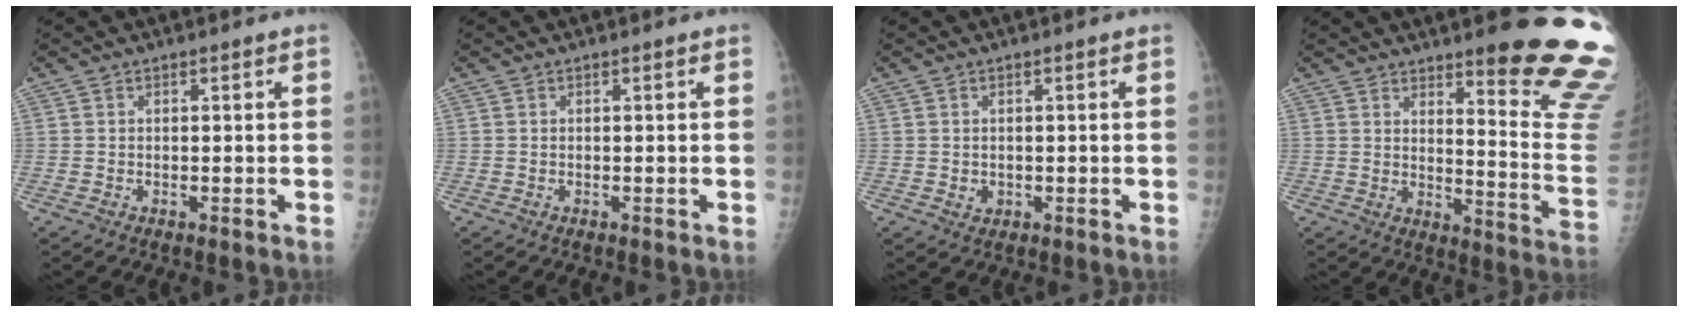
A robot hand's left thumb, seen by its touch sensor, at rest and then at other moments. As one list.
[{"total": 0.0}, {"total": 1.2, "force": [0.0, 1.0, 0.7], "torque": [-0.007, -0.001, 0.007]}, {"total": 18.4, "force": [13.4, 2.2, 12.3], "torque": [-0.127, -0.122, 0.173]}]